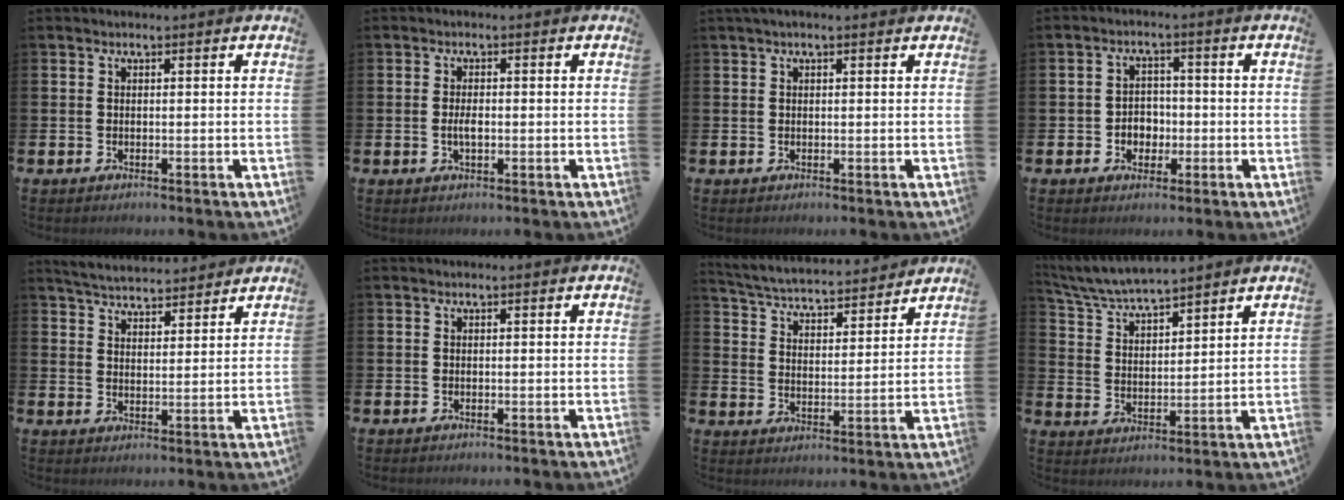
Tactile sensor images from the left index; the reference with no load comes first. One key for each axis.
{"total": 1.9, "fx": -0.2, "fy": 0.8, "fz": 1.7, "tx": -0.016, "ty": -0.005, "tz": -0.009}
{"total": 0.9, "fx": 0.6, "fy": 0.2, "fz": 0.7, "tx": -0.009, "ty": 0.000, "tz": 0.008}
{"total": 3.2, "fx": -0.8, "fy": 2.8, "fz": 1.2, "tx": -0.016, "ty": -0.002, "tz": -0.025}
{"total": 4.9, "fx": 4.8, "fy": 0.6, "fz": 0.4, "tx": -0.026, "ty": -0.026, "tz": 0.087}
{"total": 0.0}
{"total": 4.9, "fx": 4.8, "fy": 0.7, "fz": 0.7, "tx": -0.034, "ty": -0.044, "tz": 0.077}
{"total": 5.9, "fx": 5.8, "fy": 0.5, "fz": 1.1, "tx": -0.048, "ty": -0.036, "tz": 0.102}